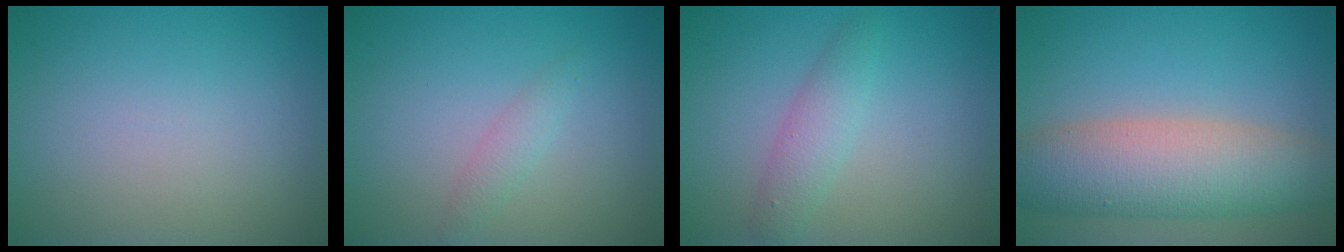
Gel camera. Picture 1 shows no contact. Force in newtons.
{"total": 1.3, "press": 1.3, "slide": 0.1}
{"total": 2.4, "press": 2.4, "slide": 0.1}
{"total": 8.2, "press": 8.2, "slide": 0.5}